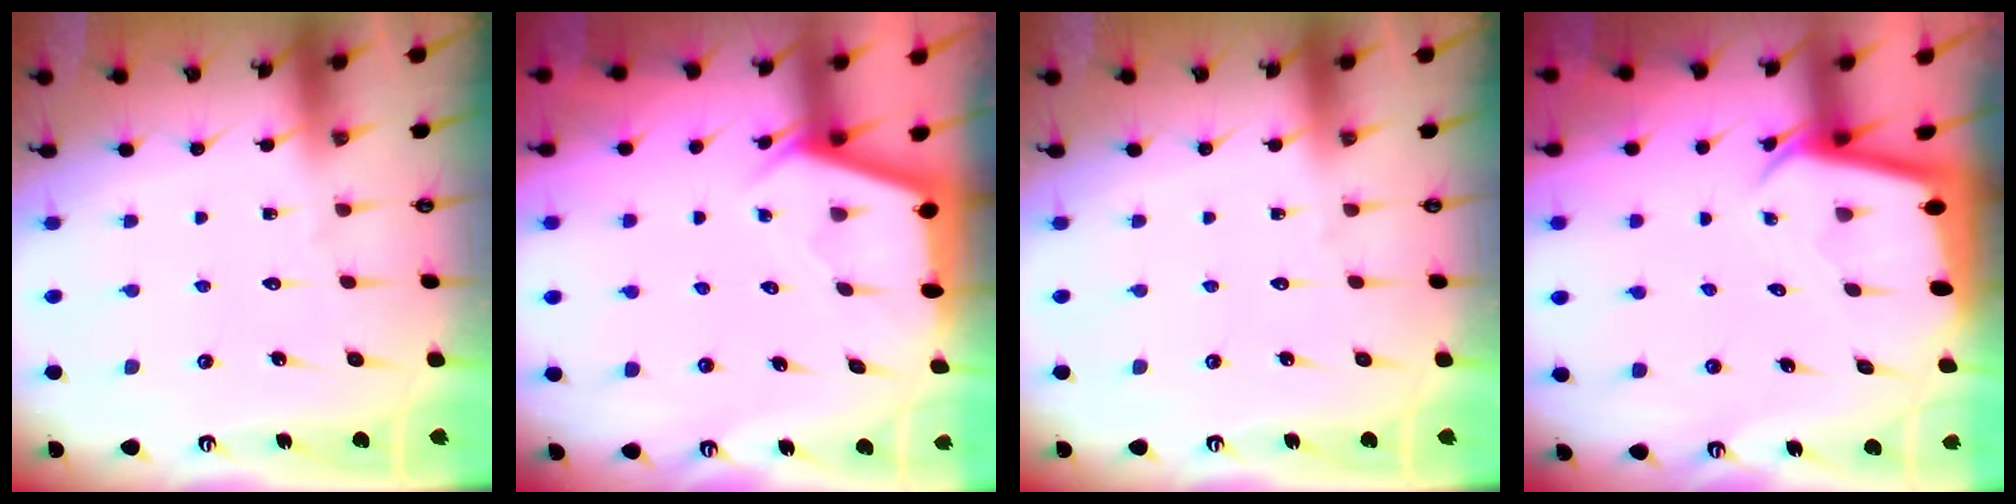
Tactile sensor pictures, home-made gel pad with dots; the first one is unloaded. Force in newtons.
{"total": 2.8, "press": 2.8, "slide": 0.3}
{"total": 0.0}
{"total": 2.4, "press": 2.4, "slide": 0.2}